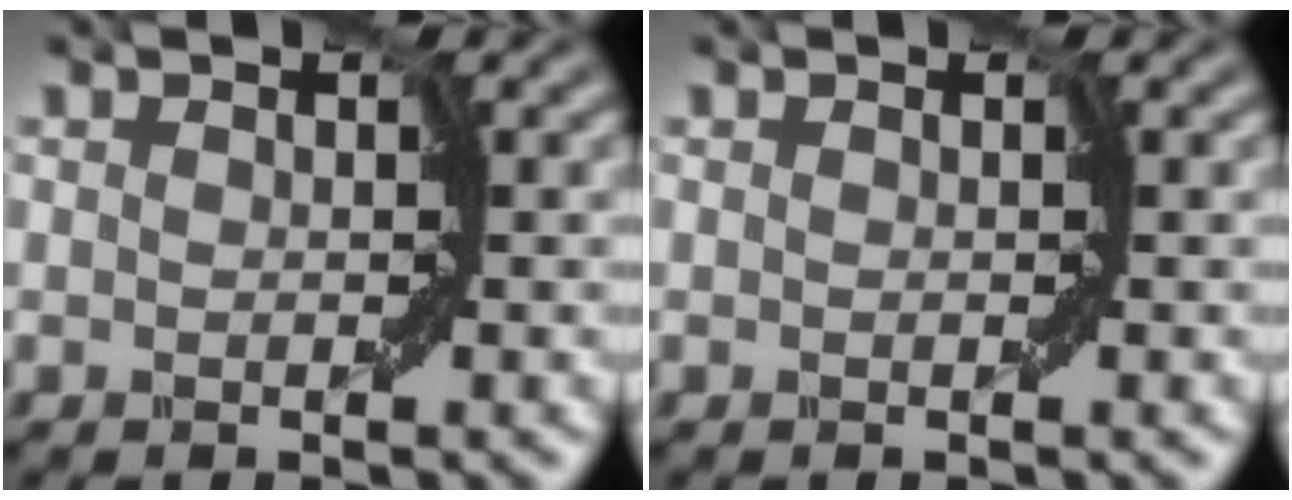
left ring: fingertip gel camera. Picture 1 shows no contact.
{"total": 0.0}